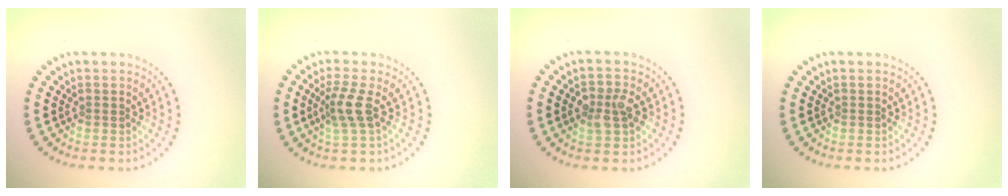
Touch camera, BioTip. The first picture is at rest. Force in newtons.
{"total": 2.4, "press": 1.8, "slide": 1.6}
{"total": 2.4, "press": 2.4, "slide": 0.1}
{"total": 0.0}